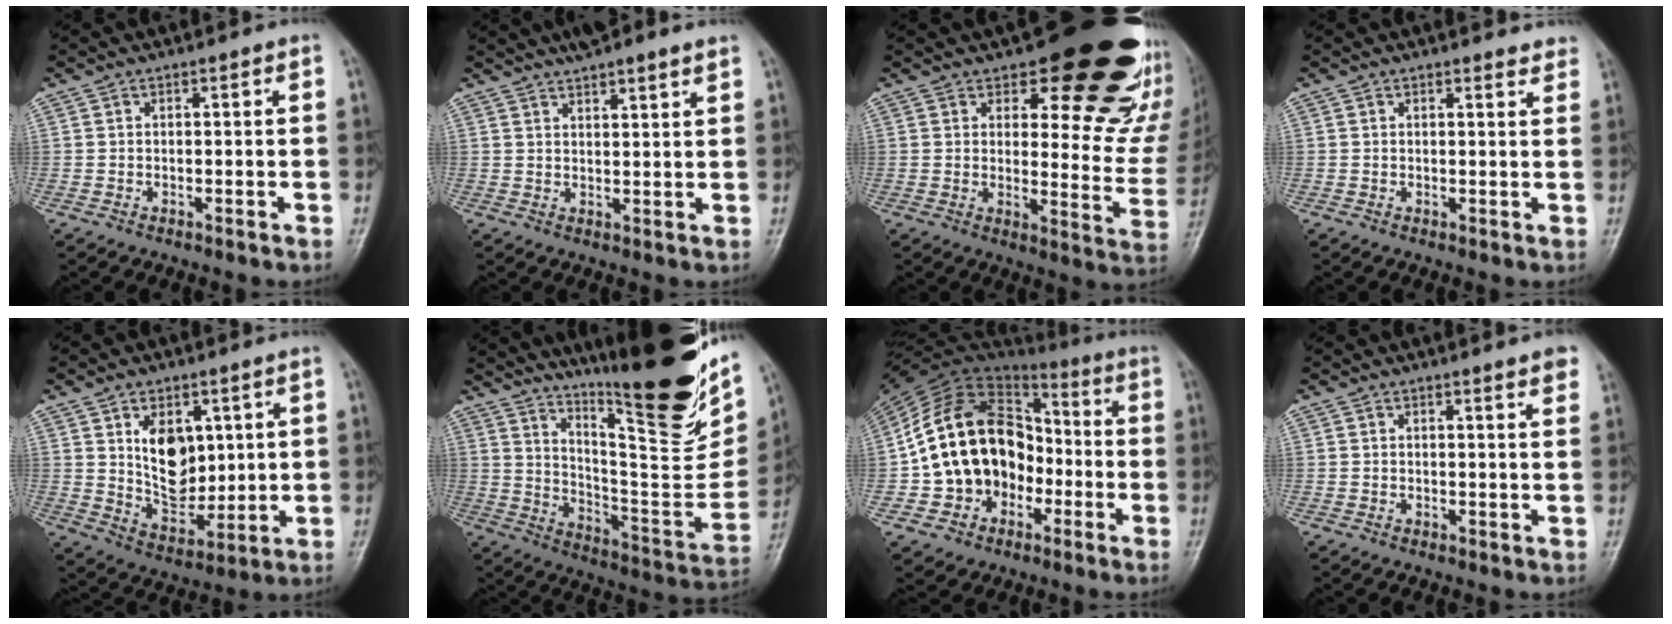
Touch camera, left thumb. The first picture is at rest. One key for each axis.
{"total": 7.4, "fx": 5.9, "fy": 1.3, "fz": 4.3, "tx": -0.051, "ty": -0.001, "tz": 0.086}
{"total": 22.5, "fx": 16.0, "fy": 8.7, "fz": 13.3, "tx": -0.125, "ty": -0.109, "tz": 0.193}
{"total": 2.9, "fx": 2.7, "fy": 0.8, "fz": 0.5, "tx": 0.004, "ty": -0.015, "tz": 0.020}
{"total": 11.1, "fx": 3.3, "fy": 7.2, "fz": 7.8, "tx": -0.089, "ty": -0.031, "tz": 0.073}
{"total": 29.5, "fx": 19.8, "fy": 5.7, "fz": 21.1, "tx": -0.293, "ty": -0.102, "tz": 0.306}
{"total": 19.8, "fx": -3.5, "fy": 15.4, "fz": 11.9, "tx": -0.191, "ty": 0.046, "tz": -0.060}
{"total": 3.8, "fx": 3.0, "fy": 0.4, "fz": 2.3, "tx": -0.022, "ty": -0.009, "tz": 0.029}